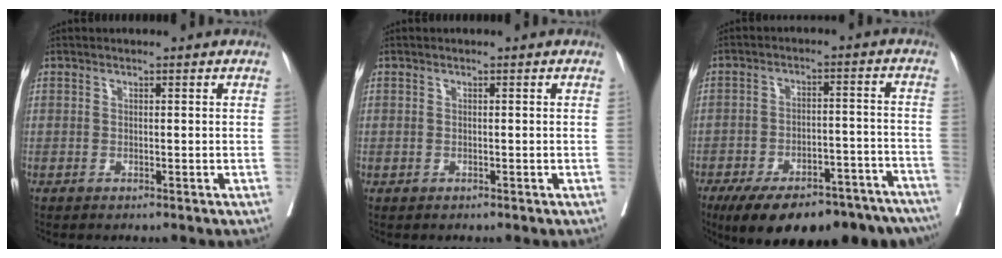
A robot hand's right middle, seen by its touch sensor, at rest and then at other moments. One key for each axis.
{"total": 0.0}
{"total": 22.6, "fx": -17.8, "fy": 7.6, "fz": 11.6, "tx": -0.138, "ty": 0.004, "tz": -0.240}